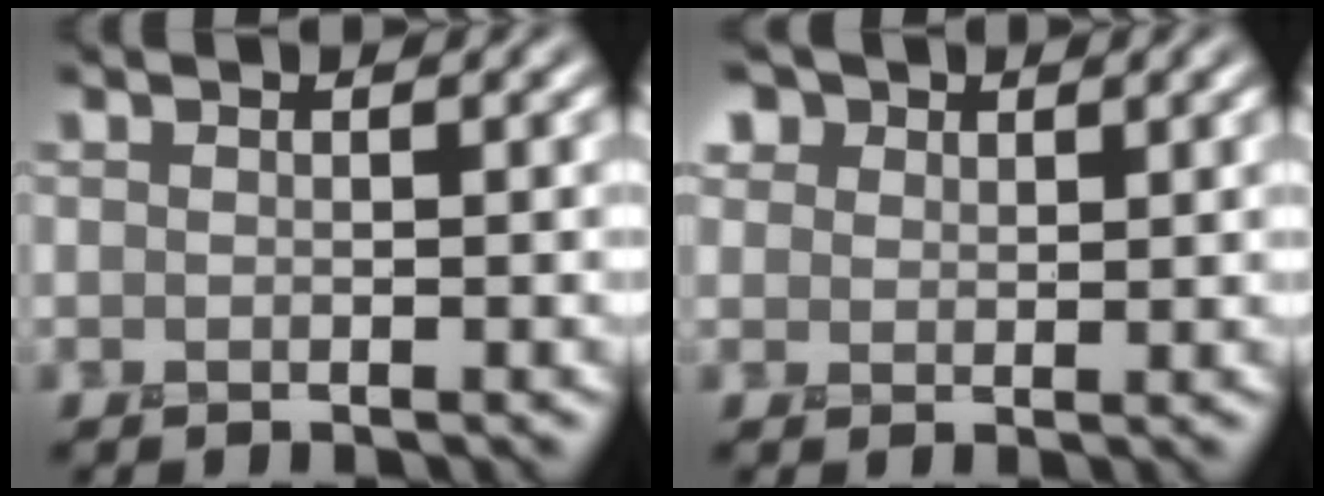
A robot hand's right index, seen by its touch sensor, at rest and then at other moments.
{"total": 3.2, "force": [2.3, 2.2, 0.6], "torque": [-0.025, 0.016, 0.028]}